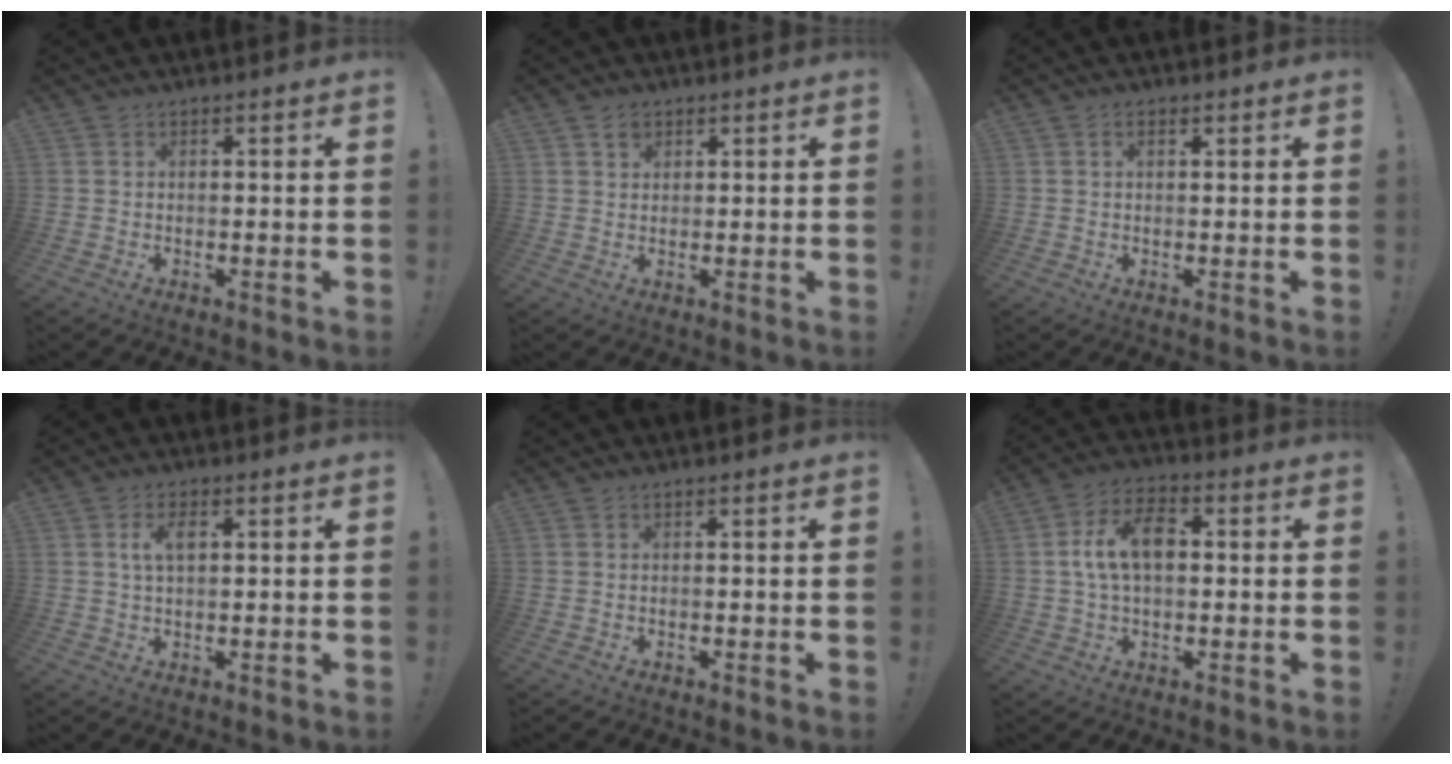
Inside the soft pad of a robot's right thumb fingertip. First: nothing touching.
{"total": 2.4, "force": [1.5, 1.8, 0.6], "torque": [0.006, -0.007, 0.024]}
{"total": 1.3, "force": [0.7, 0.7, 0.8], "torque": [-0.010, -0.001, 0.011]}
{"total": 4.4, "force": [1.2, 2.3, 3.5], "torque": [-0.061, 0.003, 0.017]}
{"total": 0.0}
{"total": 11.4, "force": [1.1, 6.9, 9.0], "torque": [-0.156, 0.012, 0.019]}